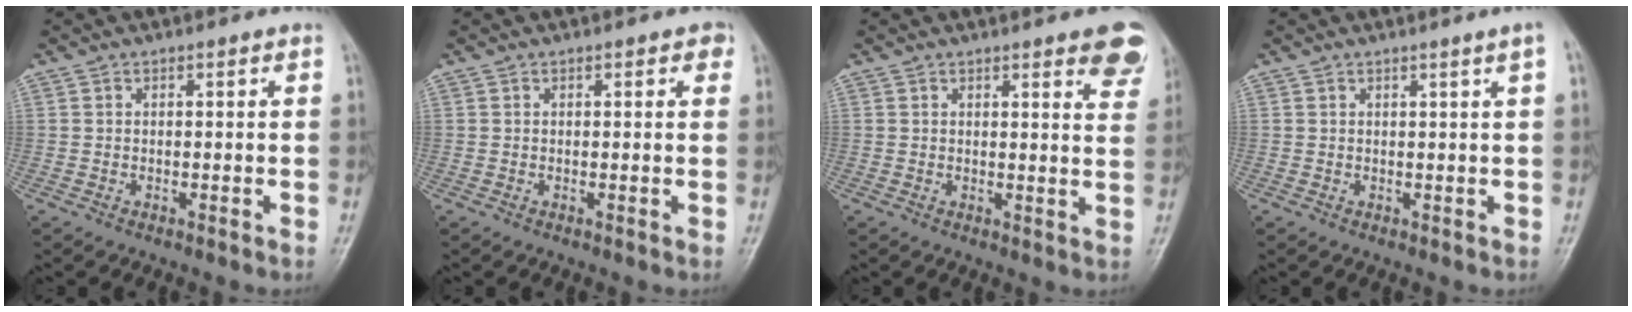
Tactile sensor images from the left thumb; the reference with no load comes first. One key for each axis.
{"total": 1.5, "fx": 0.7, "fy": 0.9, "fz": 0.9, "tx": 0.005, "ty": 0.002, "tz": 0.006}
{"total": 8.3, "fx": 5.3, "fy": 2.4, "fz": 5.9, "tx": -0.041, "ty": -0.020, "tz": 0.054}
{"total": 1.7, "fx": 0.8, "fy": -0.6, "fz": 1.3, "tx": -0.025, "ty": -0.006, "tz": 0.016}